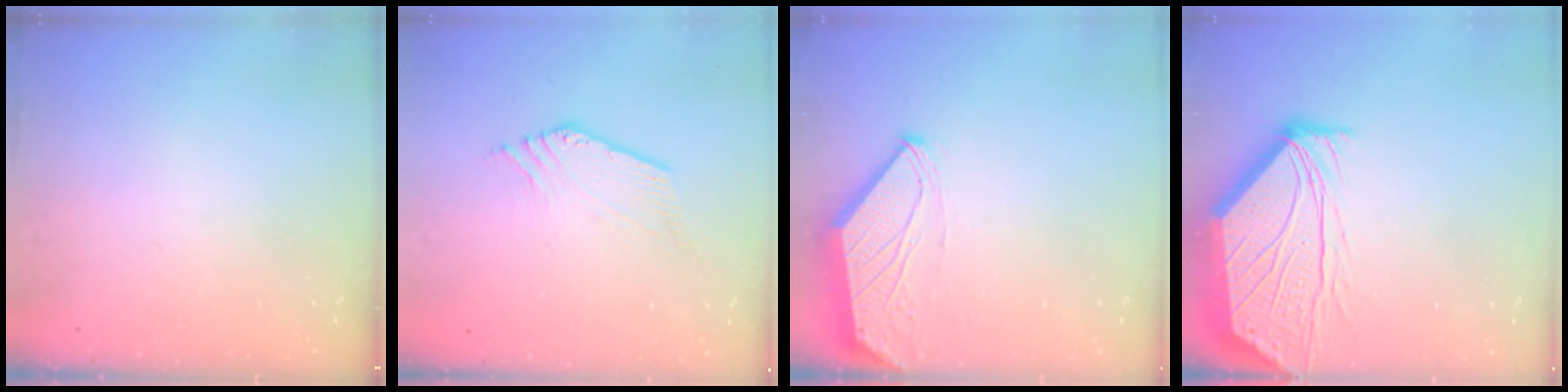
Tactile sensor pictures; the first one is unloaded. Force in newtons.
{"total": 2.8, "press": 2.7, "slide": 0.6}
{"total": 0.0}
{"total": 8.3, "press": 8.2, "slide": 0.6}